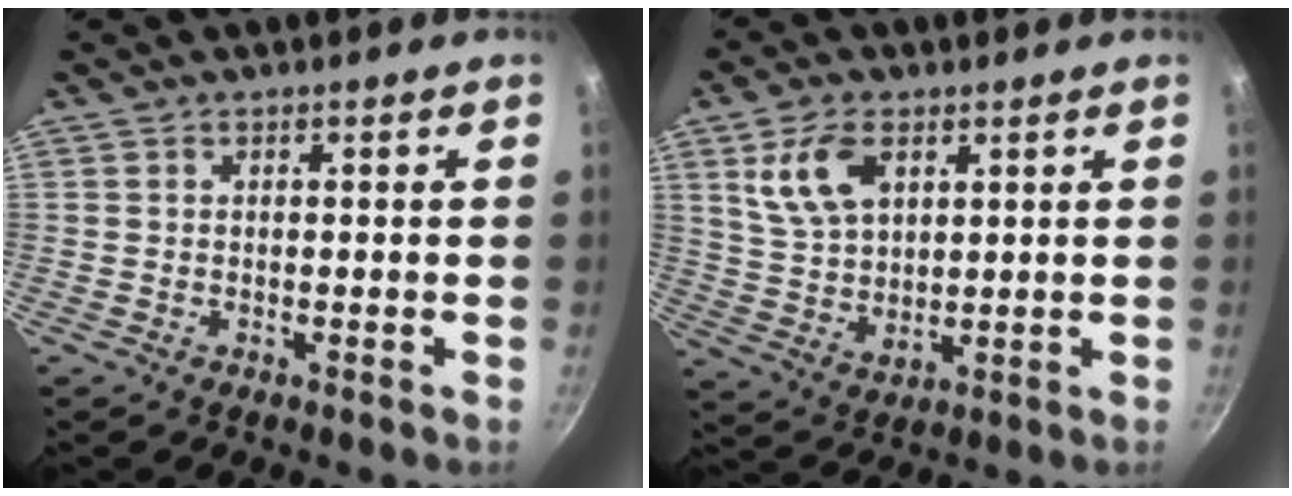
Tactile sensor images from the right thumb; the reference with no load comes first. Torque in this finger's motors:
{"motor_torque": [-0.89, 1.01, 0.09, -0.06, 0.20]}